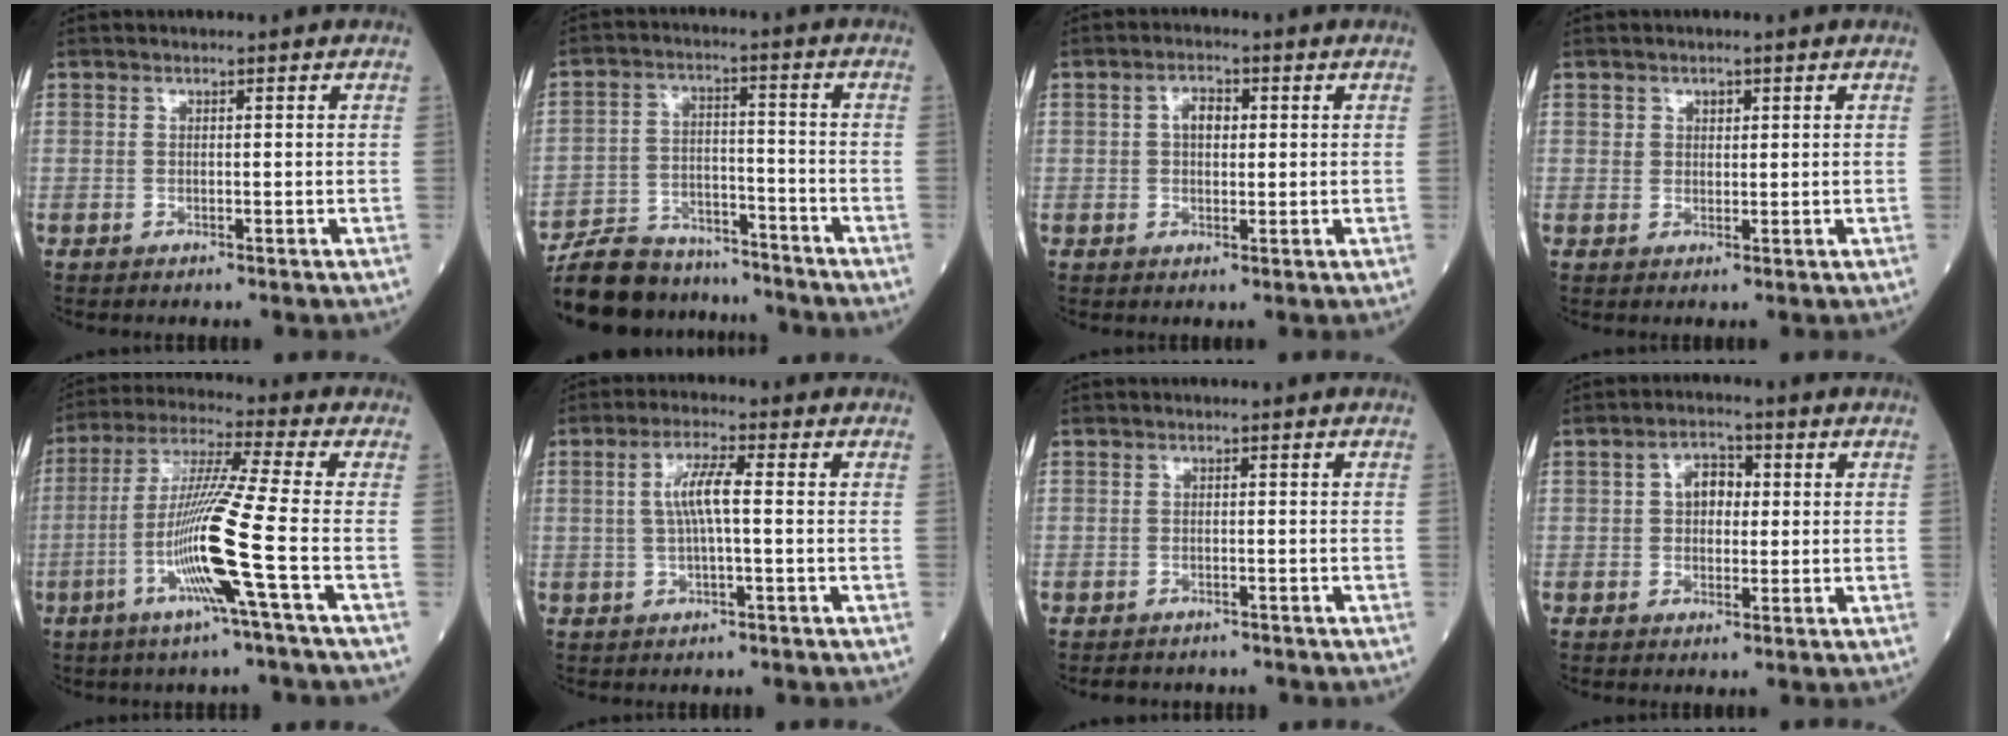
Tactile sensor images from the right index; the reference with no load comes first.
{"total": 14.6, "force": [-13.4, 4.6, 3.5], "torque": [-0.067, 0.022, -0.211]}
{"total": 3.2, "force": [0.6, 1.9, 2.5], "torque": [-0.045, 0.011, 0.010]}
{"total": 1.6, "force": [0.8, 1.3, 0.6], "torque": [-0.005, -0.001, 0.011]}
{"total": 13.2, "force": [-4.0, -2.3, 12.3], "torque": [-0.247, -0.012, -0.086]}
{"total": 5.2, "force": [0.3, 0.4, 5.1], "torque": [-0.103, 0.009, 0.006]}
{"total": 2.8, "force": [-2.4, 1.5, 0.0], "torque": [-0.004, 0.004, -0.037]}
{"total": 4.3, "force": [0.6, 2.8, 3.2], "torque": [-0.052, 0.015, 0.009]}